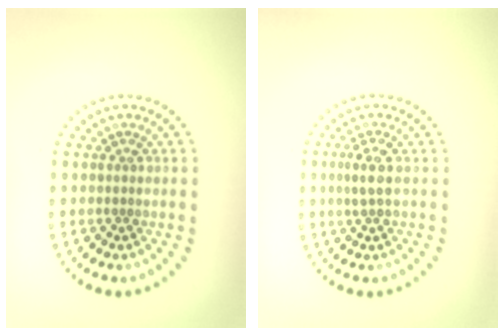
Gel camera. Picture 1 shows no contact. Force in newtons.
{"total": 2.1, "press": 1.9, "slide": 1.0}